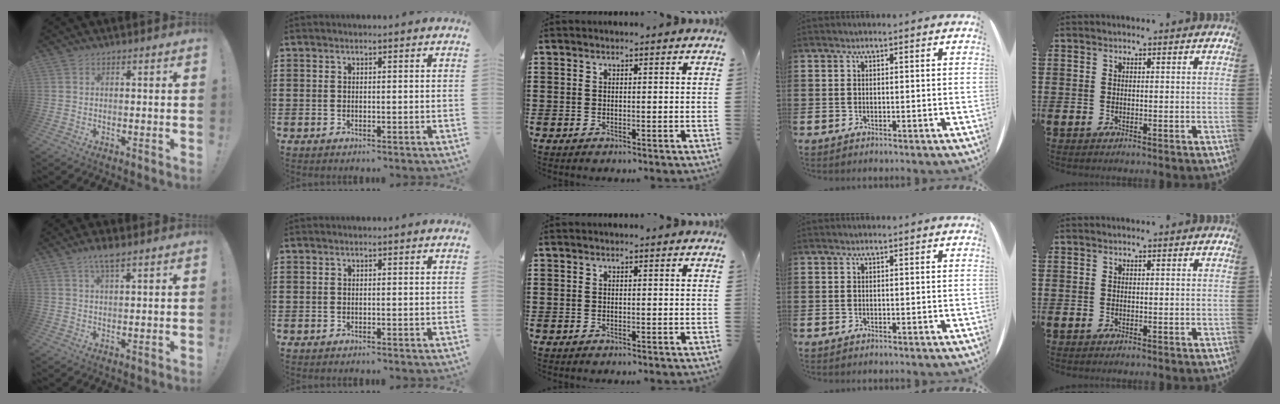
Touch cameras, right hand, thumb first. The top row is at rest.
{"thumb": {"total": 4.7, "force": [3.2, 0.8, 3.3], "torque": [-0.054, -0.013, 0.052]}}